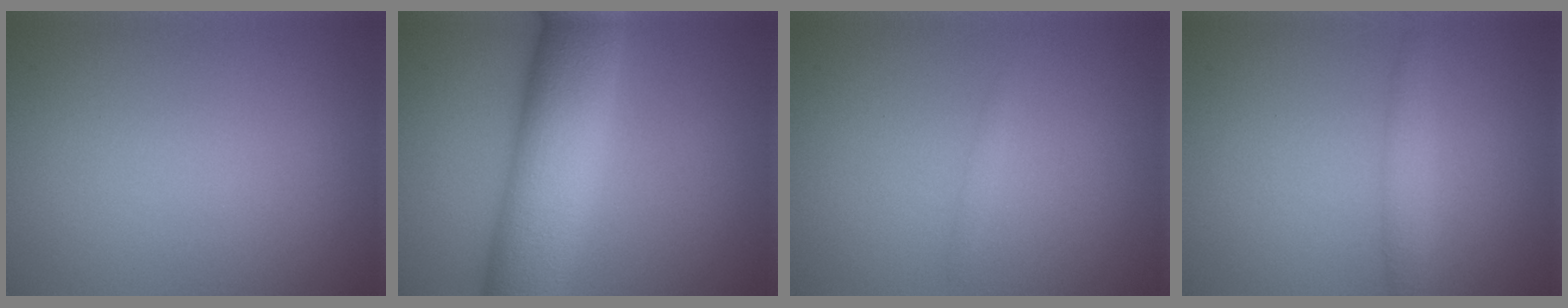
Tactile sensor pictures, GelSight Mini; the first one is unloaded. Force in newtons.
{"total": 9.8, "press": 9.8, "slide": 0.2}
{"total": 0.6, "press": 0.6, "slide": 0.1}
{"total": 1.5, "press": 1.5, "slide": 0.2}